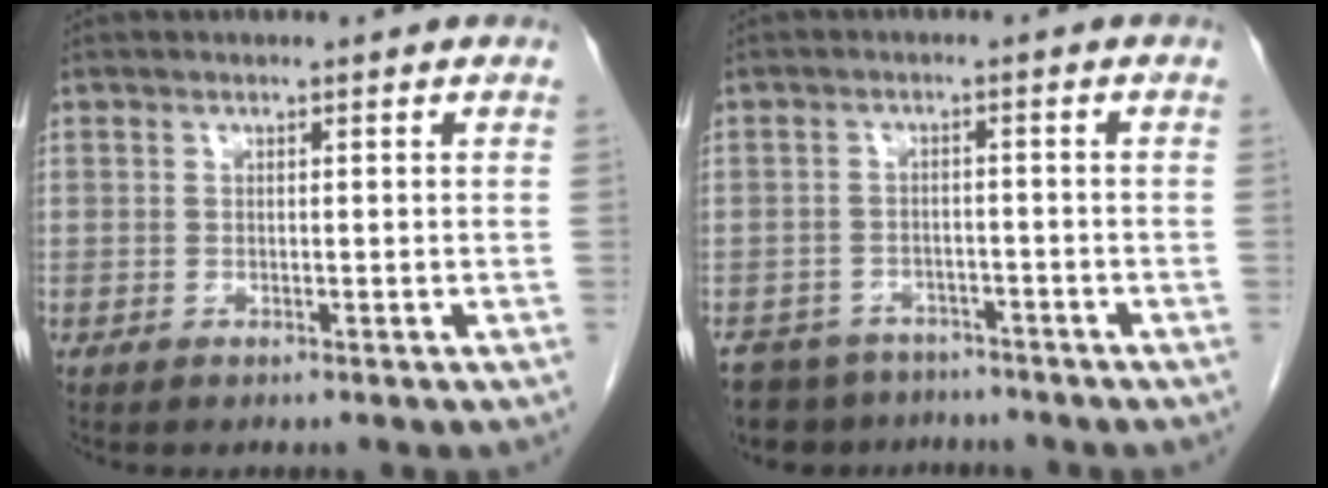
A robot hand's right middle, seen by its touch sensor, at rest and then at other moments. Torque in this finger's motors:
{"motor_torque": [1.18, -0.96, 1.05, 0.21]}